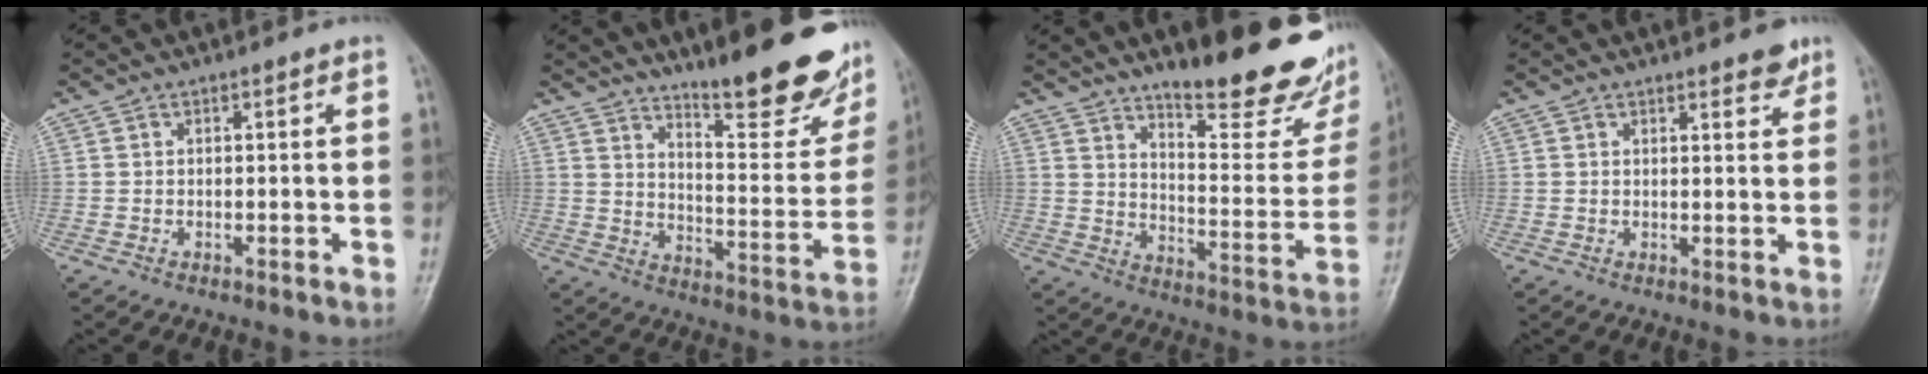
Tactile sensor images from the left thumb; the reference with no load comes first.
{"total": 20.3, "force": [15.0, 5.0, 12.7], "torque": [-0.138, -0.109, 0.214]}
{"total": 23.2, "force": [16.7, 6.4, 14.8], "torque": [-0.164, -0.106, 0.234]}
{"total": 3.0, "force": [2.4, 0.9, 1.5], "torque": [-0.006, -0.015, 0.029]}